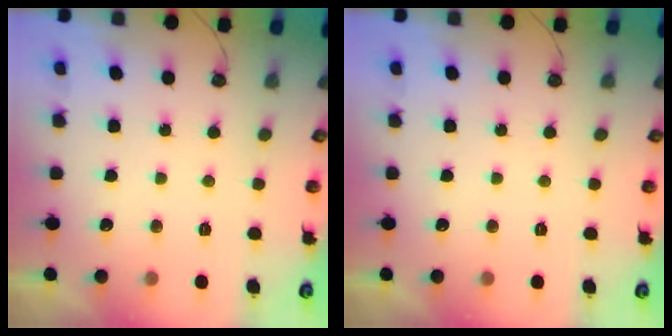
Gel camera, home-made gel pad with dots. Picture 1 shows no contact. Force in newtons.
{"total": 0.0}